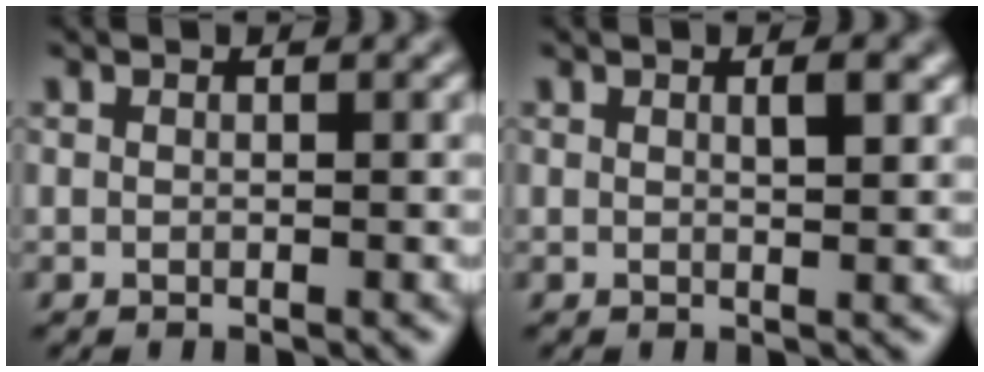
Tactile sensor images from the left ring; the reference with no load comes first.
{"total": 1.7, "force": [0.7, 0.4, 1.5], "torque": [-0.016, 0.001, 0.010]}